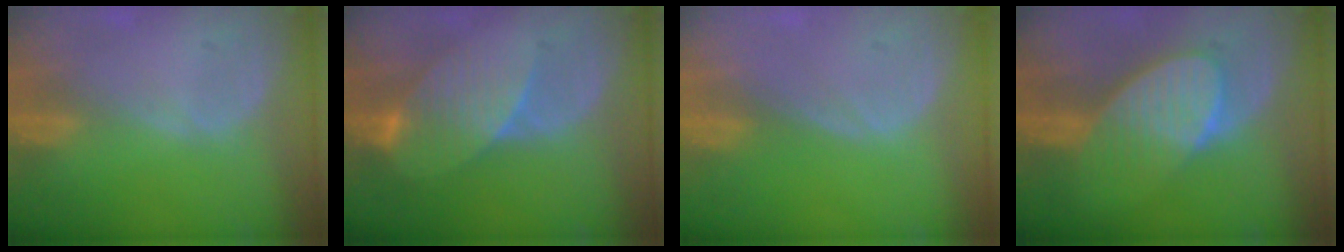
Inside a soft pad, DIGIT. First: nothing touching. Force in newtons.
{"total": 8.2, "press": 7.3, "slide": 3.7}
{"total": 0.0}
{"total": 7.8, "press": 7.4, "slide": 2.4}